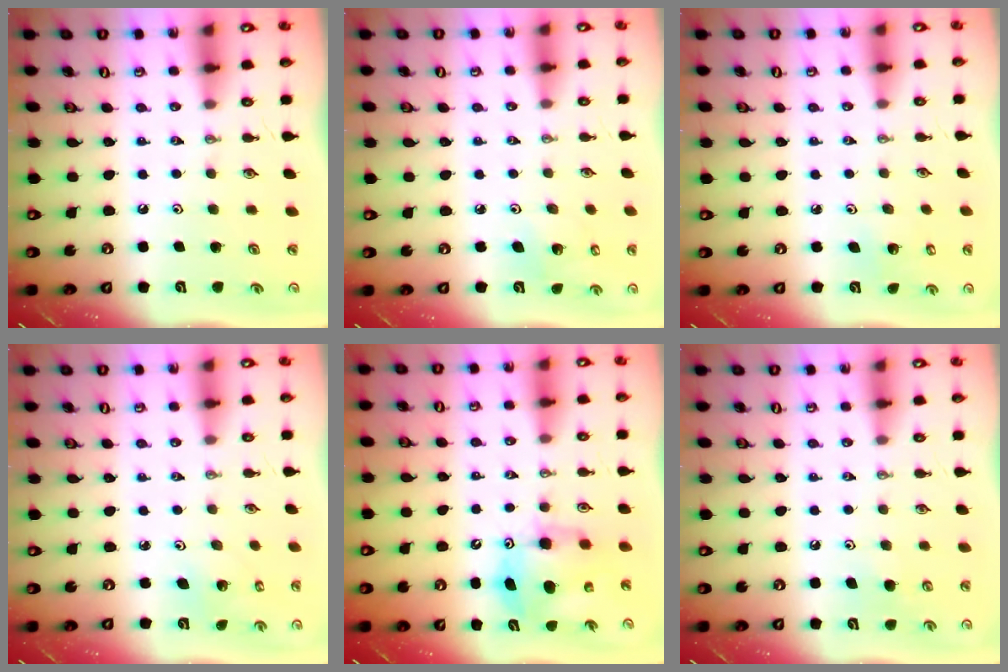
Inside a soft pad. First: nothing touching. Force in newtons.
{"total": 3.9, "press": 3.7, "slide": 1.3}
{"total": 3.0, "press": 2.9, "slide": 0.3}
{"total": 2.2, "press": 2.2, "slide": 0.2}
{"total": 9.0, "press": 9.0, "slide": 0.5}
{"total": 6.2, "press": 6.1, "slide": 1.1}